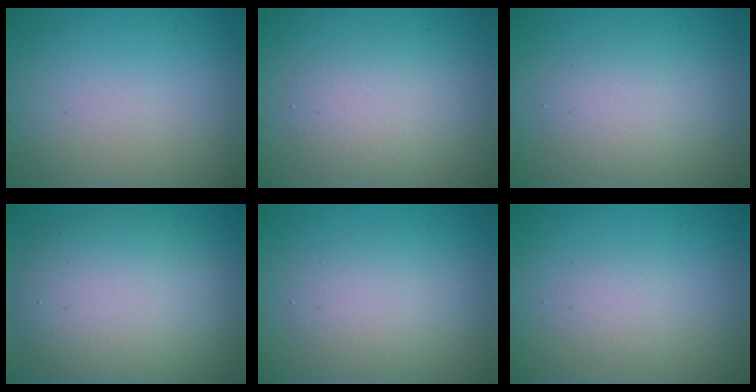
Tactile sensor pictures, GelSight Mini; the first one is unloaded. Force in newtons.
{"total": 2.9, "press": 2.9, "slide": 0.2}
{"total": 2.9, "press": 2.9, "slide": 0.2}
{"total": 9.5, "press": 9.5, "slide": 0.5}
{"total": 3.2, "press": 3.2, "slide": 0.1}
{"total": 1.3, "press": 1.3, "slide": 0.1}